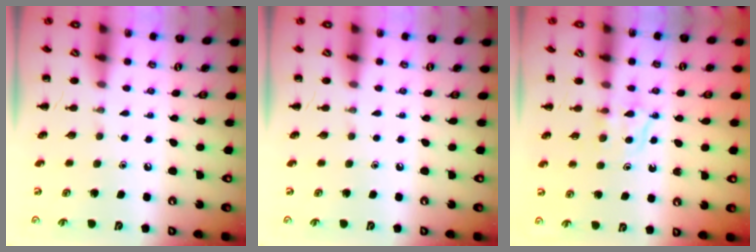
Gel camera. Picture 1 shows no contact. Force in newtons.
{"total": 0.0}
{"total": 5.2, "press": 5.0, "slide": 1.4}